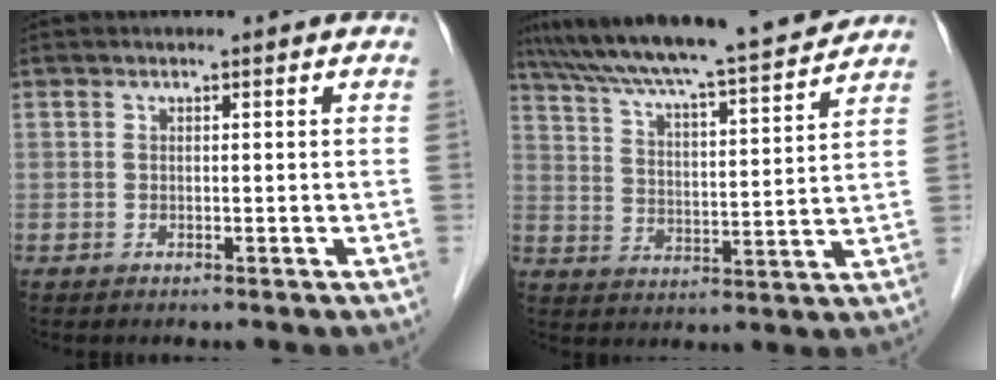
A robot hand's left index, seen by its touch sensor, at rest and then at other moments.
{"total": 18.0, "force": [16.3, 0.0, 7.6], "torque": [-0.131, -0.001, 0.245]}